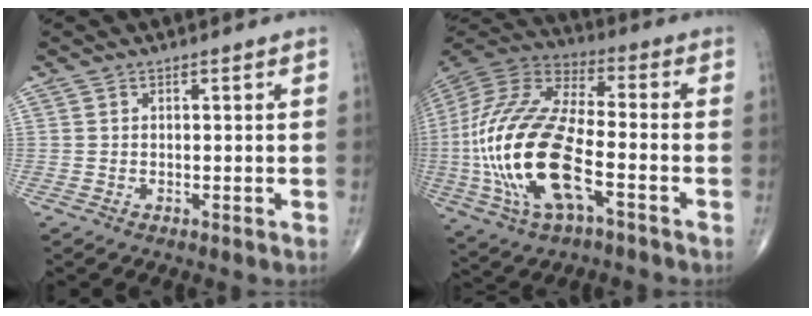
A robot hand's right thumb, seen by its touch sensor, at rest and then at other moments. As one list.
[{"total": 25.4, "force": [-6.1, 10.5, 22.2], "torque": [-0.519, 0.010, -0.109]}]